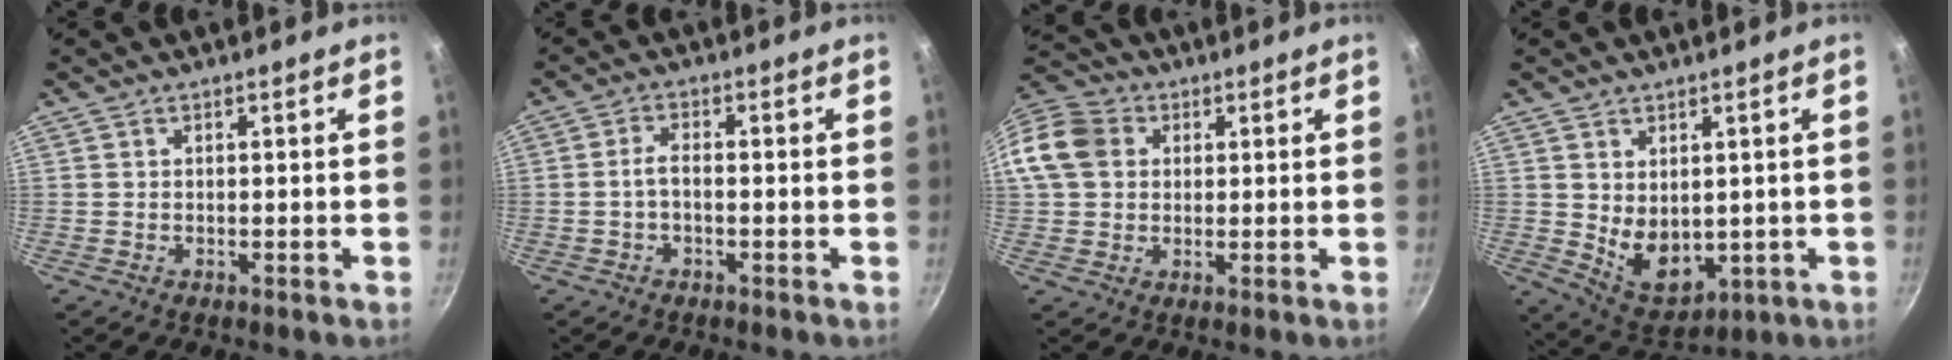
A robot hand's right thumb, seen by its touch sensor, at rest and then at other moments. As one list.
[{"total": 3.0, "force": [-0.9, 1.4, 2.5], "torque": [-0.049, 0.018, -0.021]}, {"total": 13.0, "force": [2.4, 10.9, 6.7], "torque": [-0.126, 0.026, 0.029]}, {"total": 8.7, "force": [0.9, 6.1, 6.2], "torque": [-0.075, -0.026, 0.041]}]